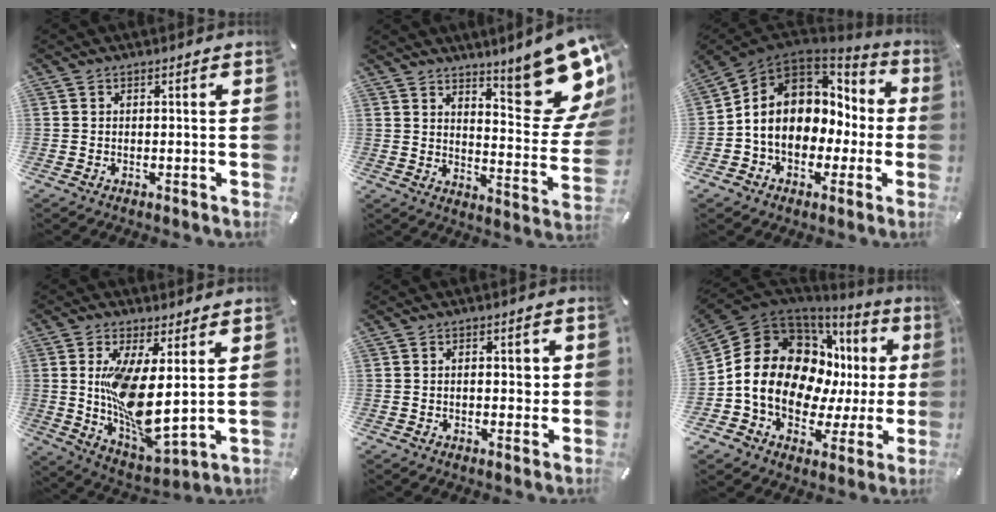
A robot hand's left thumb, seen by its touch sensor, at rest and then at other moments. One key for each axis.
{"total": 19.2, "fx": 12.1, "fy": 6.4, "fz": 13.5, "tx": -0.155, "ty": -0.107, "tz": 0.199}
{"total": 12.8, "fx": 0.1, "fy": 10.6, "fz": 7.1, "tx": -0.143, "ty": -0.004, "tz": 0.006}
{"total": 14.2, "fx": 2.3, "fy": 5.4, "fz": 12.9, "tx": -0.253, "ty": -0.040, "tz": 0.045}
{"total": 3.7, "fx": 0.1, "fy": 2.0, "fz": 3.1, "tx": -0.036, "ty": -0.002, "tz": -0.005}
{"total": 19.9, "fx": 2.0, "fy": 15.2, "fz": 12.6, "tx": -0.218, "ty": -0.017, "tz": 0.051}